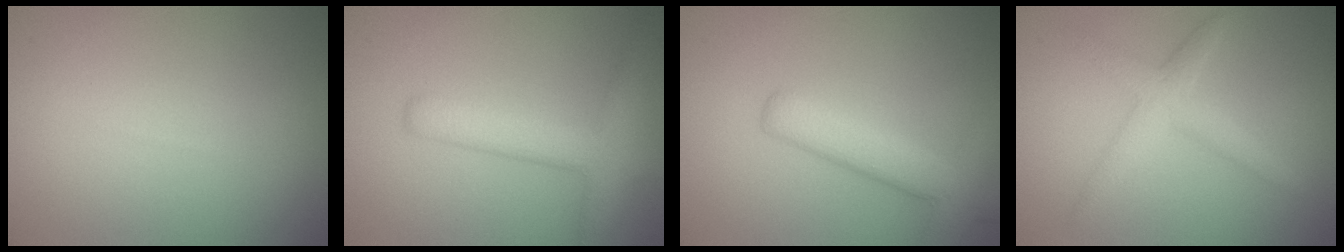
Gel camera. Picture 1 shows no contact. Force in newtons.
{"total": 4.5, "press": 4.5, "slide": 0.2}
{"total": 4.8, "press": 4.8, "slide": 0.3}
{"total": 2.8, "press": 2.8, "slide": 0.1}